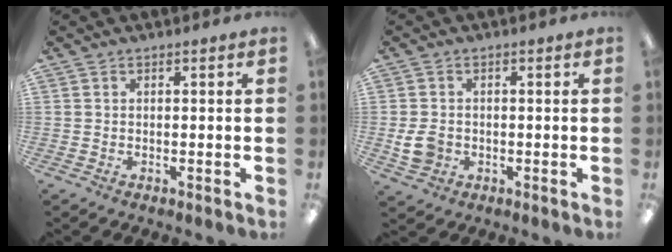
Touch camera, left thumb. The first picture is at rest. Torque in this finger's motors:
{"motor_torque": [-0.41, 0.88, -0.09, -0.22, 0.01]}